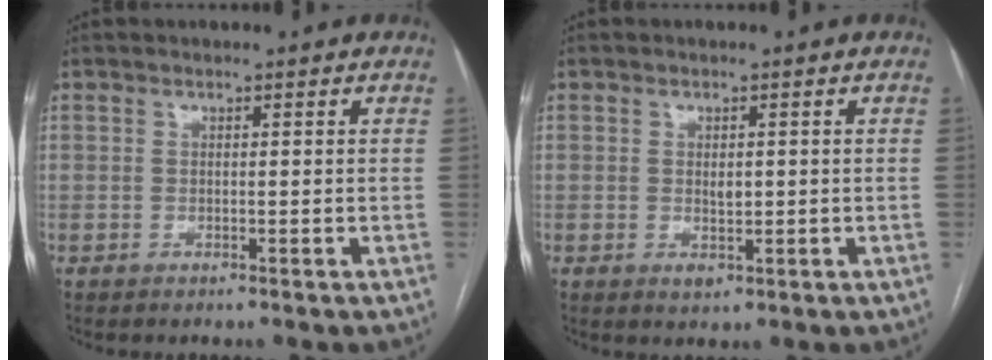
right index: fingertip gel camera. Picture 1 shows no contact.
{"total": 2.2, "force": [-0.1, 1.3, 1.8], "torque": [-0.030, -0.003, 0.004]}